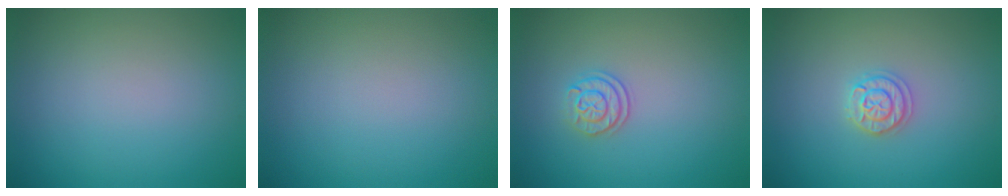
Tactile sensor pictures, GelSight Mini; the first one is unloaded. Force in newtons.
{"total": 0.0}
{"total": 2.0, "press": 1.8, "slide": 0.9}
{"total": 1.9, "press": 1.8, "slide": 0.3}